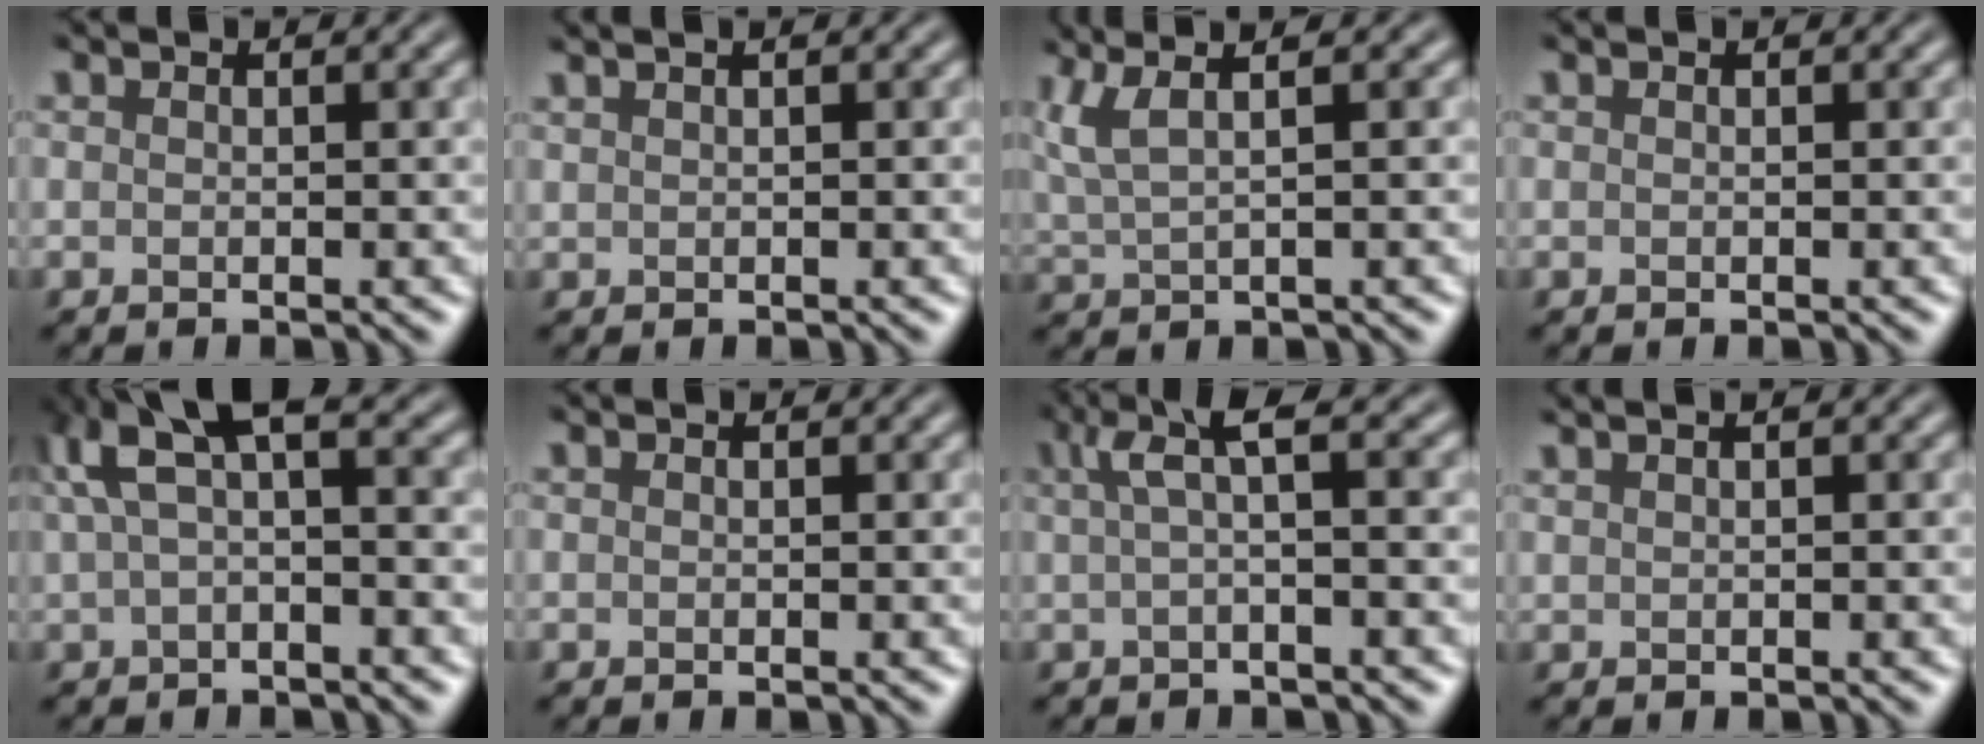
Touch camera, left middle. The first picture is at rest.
{"total": 2.7, "force": [1.6, 1.5, 1.6], "torque": [-0.011, 0.035, 0.005]}
{"total": 3.5, "force": [2.2, 0.7, 2.6], "torque": [-0.066, 0.022, 0.056]}
{"total": 0.0}
{"total": 4.7, "force": [2.2, 1.5, 3.9], "torque": [-0.086, 0.029, 0.047]}
{"total": 0.0}
{"total": 2.4, "force": [0.6, 0.0, 2.3], "torque": [-0.049, 0.017, 0.023]}
{"total": 3.0, "force": [1.8, 1.6, 1.8], "torque": [-0.011, 0.038, 0.007]}